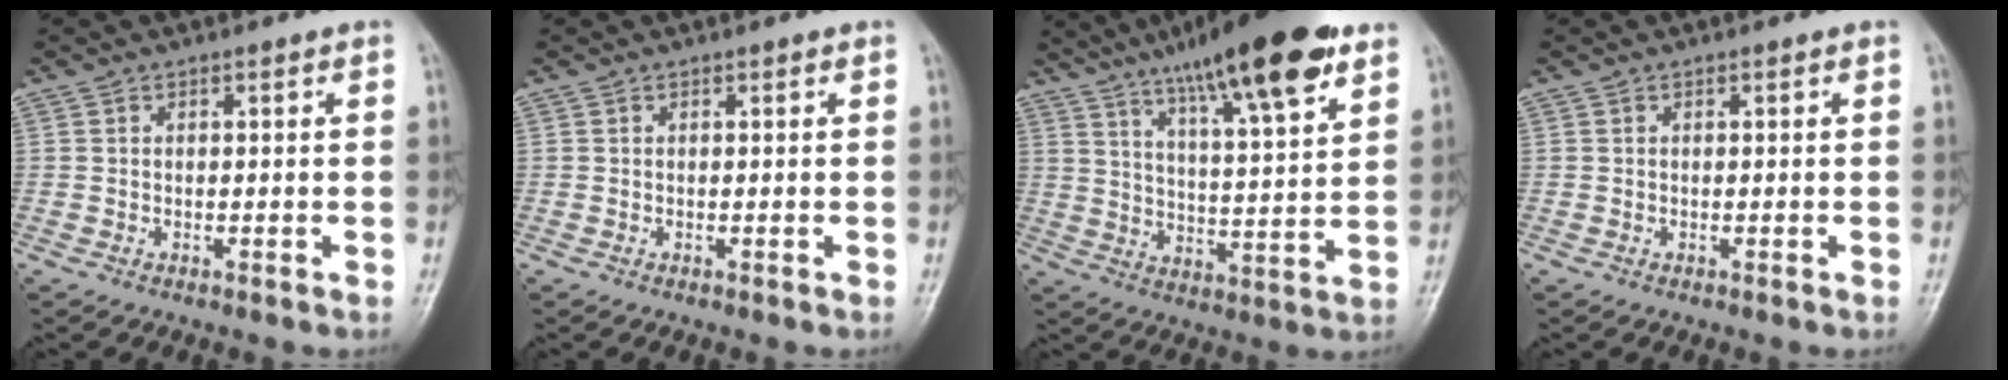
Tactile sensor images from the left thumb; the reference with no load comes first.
{"total": 0.0}
{"total": 20.3, "force": [13.0, 3.9, 15.1], "torque": [-0.220, -0.046, 0.206]}
{"total": 0.0}